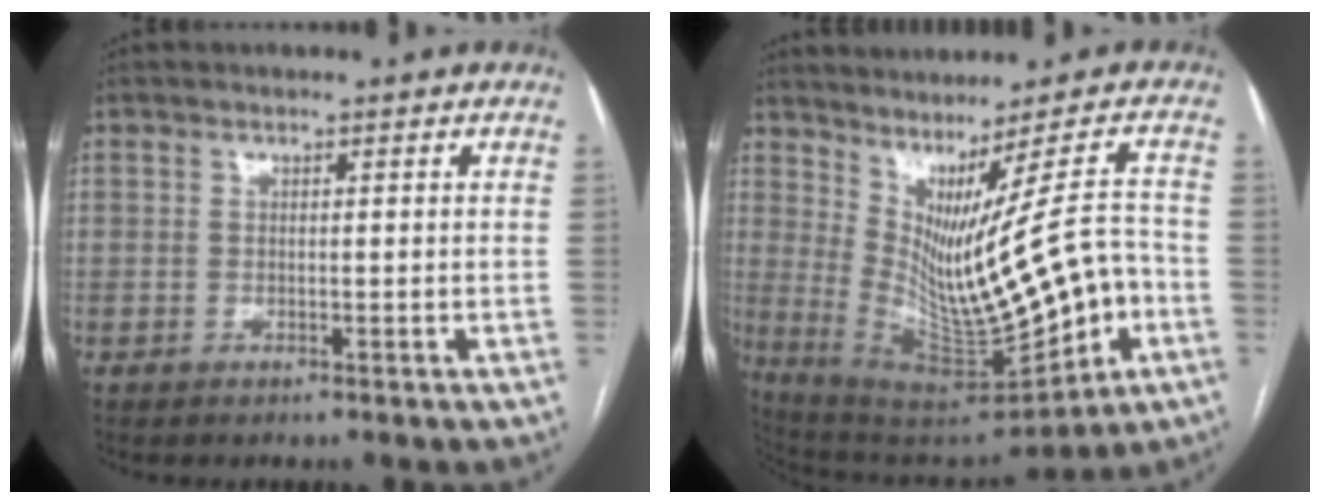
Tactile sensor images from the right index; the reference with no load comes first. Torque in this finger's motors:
{"motor_torque": [0.74, 0.04, 0.73, 0.21]}